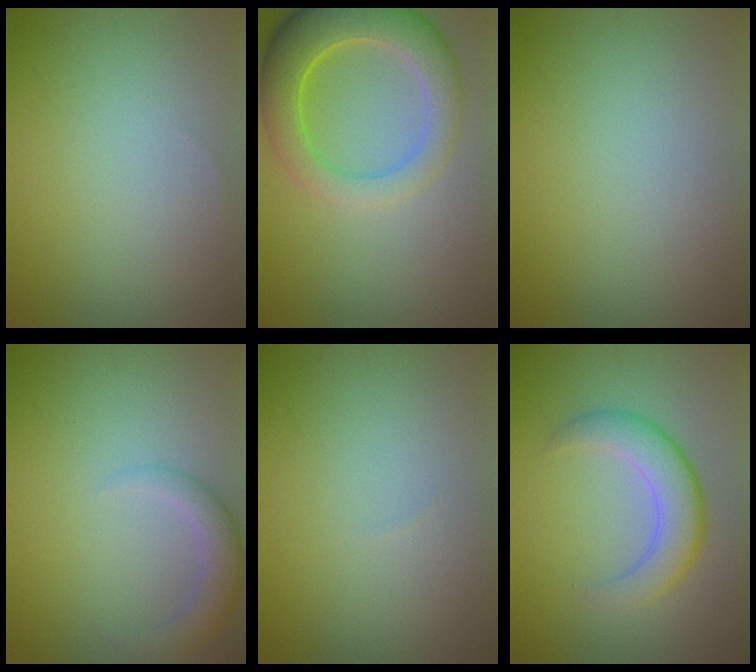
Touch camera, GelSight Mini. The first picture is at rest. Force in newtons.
{"total": 6.2, "press": 6.2, "slide": 0.3}
{"total": 0.0}
{"total": 2.8, "press": 2.7, "slide": 0.2}
{"total": 0.0}
{"total": 4.0, "press": 4.0, "slide": 0.1}